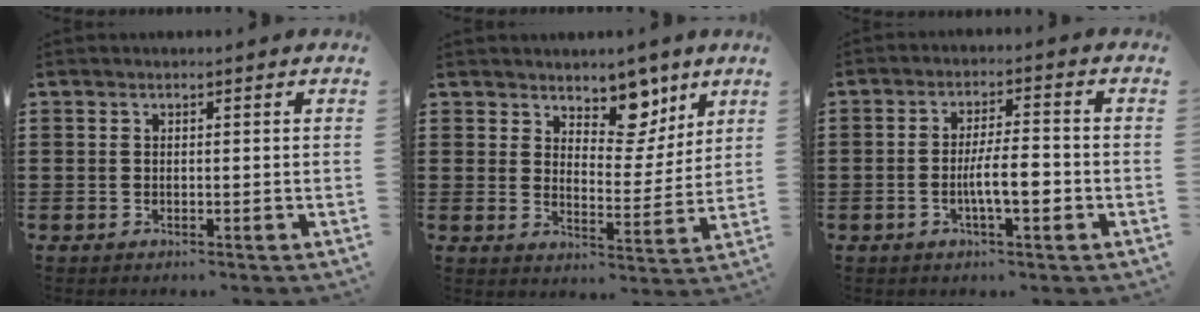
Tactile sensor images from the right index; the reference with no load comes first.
{"total": 7.8, "force": [6.1, 4.3, 2.2], "torque": [-0.056, -0.039, 0.107]}
{"total": 6.2, "force": [-1.7, 1.6, 5.8], "torque": [-0.105, 0.005, -0.032]}